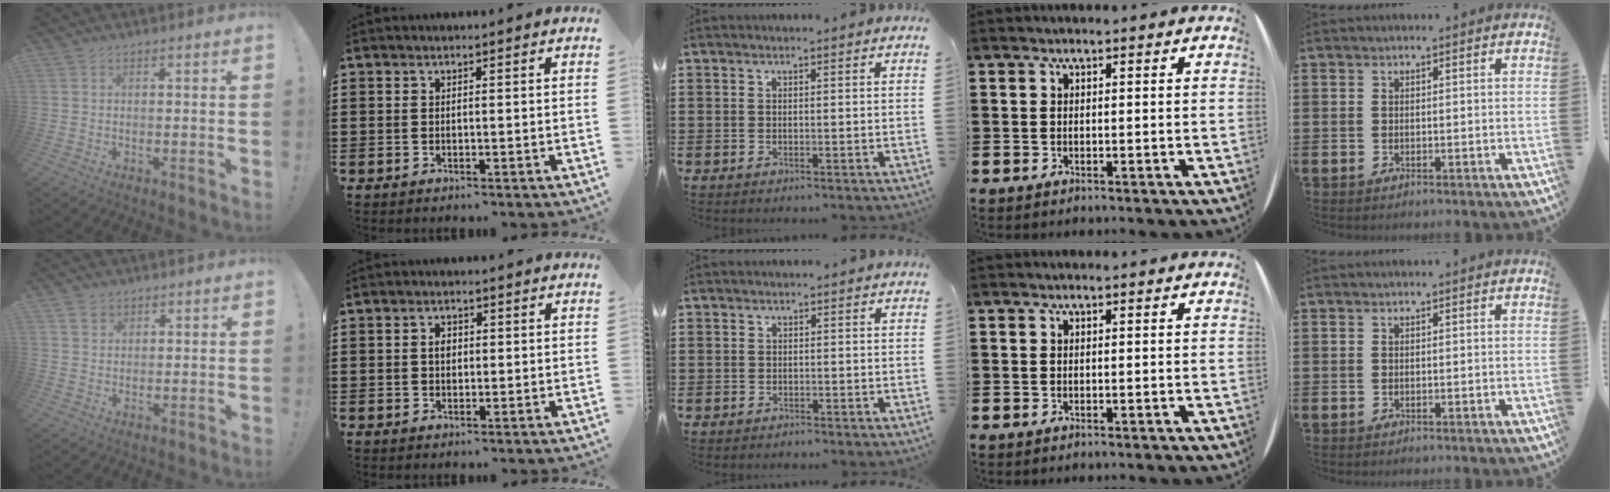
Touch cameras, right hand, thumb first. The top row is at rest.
{"thumb": {"total": 2.8, "force": [1.9, 1.9, 0.7], "torque": [-0.006, -0.007, 0.034]}, "index": {"total": 2.0, "force": [0.2, 1.4, 1.5], "torque": [-0.030, 0.008, 0.002]}, "middle": {"total": 0.9, "force": [-0.8, 0.4, -0.1], "torque": [0.001, 0.004, -0.019]}}